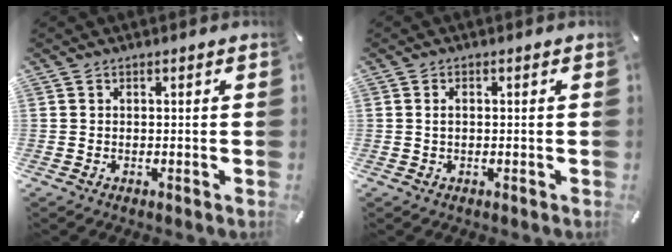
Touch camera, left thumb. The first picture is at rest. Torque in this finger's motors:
{"motor_torque": [-0.23, -0.39, 0.11, 0.15, -0.06]}